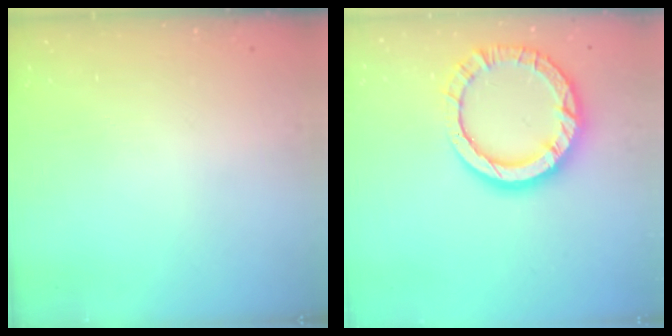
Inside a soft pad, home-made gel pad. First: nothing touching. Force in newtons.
{"total": 13.7, "press": 13.6, "slide": 1.4}